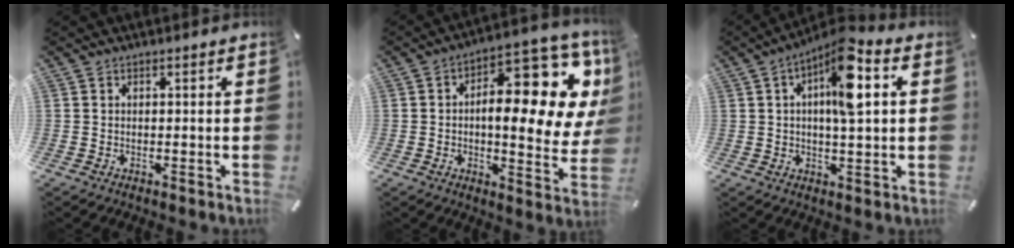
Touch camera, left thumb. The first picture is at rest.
{"total": 17.6, "force": [5.0, 7.5, 15.1], "torque": [-0.200, -0.060, 0.074]}
{"total": 12.1, "force": [3.5, 4.0, 10.9], "torque": [-0.172, -0.002, 0.056]}